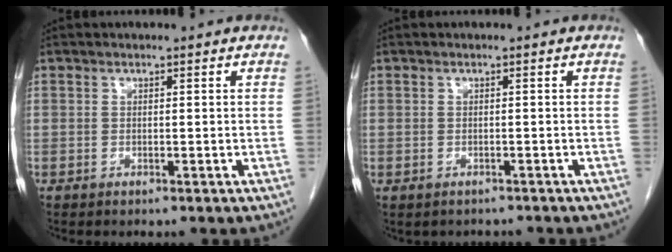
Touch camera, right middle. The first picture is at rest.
{"total": 1.8, "force": [-1.5, 0.9, 0.1], "torque": [-0.004, 0.001, -0.021]}